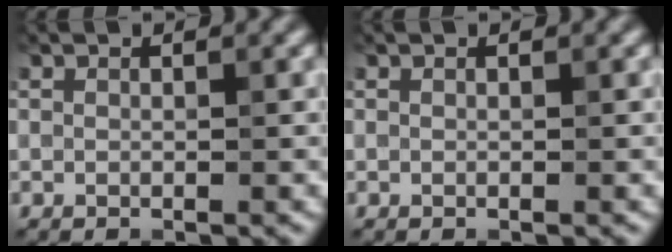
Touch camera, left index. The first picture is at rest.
{"total": 0.0}